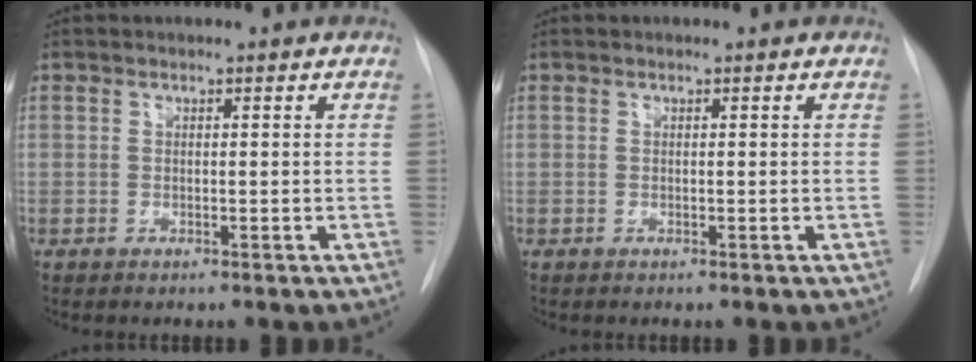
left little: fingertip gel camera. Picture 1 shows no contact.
{"total": 0.0}